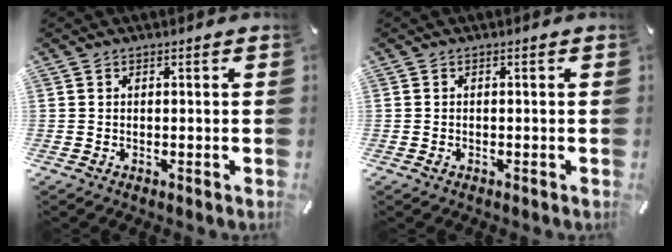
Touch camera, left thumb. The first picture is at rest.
{"total": 0.7, "force": [-0.5, 0.4, 0.4], "torque": [-0.008, 0.000, -0.009]}